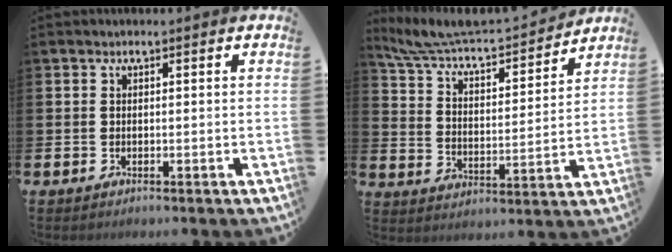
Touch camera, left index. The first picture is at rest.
{"total": 7.7, "force": [7.3, 1.8, 1.8], "torque": [-0.073, -0.057, 0.122]}